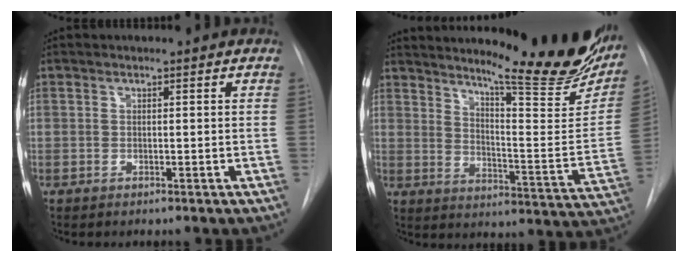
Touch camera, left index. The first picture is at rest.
{"total": 24.7, "force": [20.6, 2.4, 13.4], "torque": [-0.194, -0.085, 0.262]}